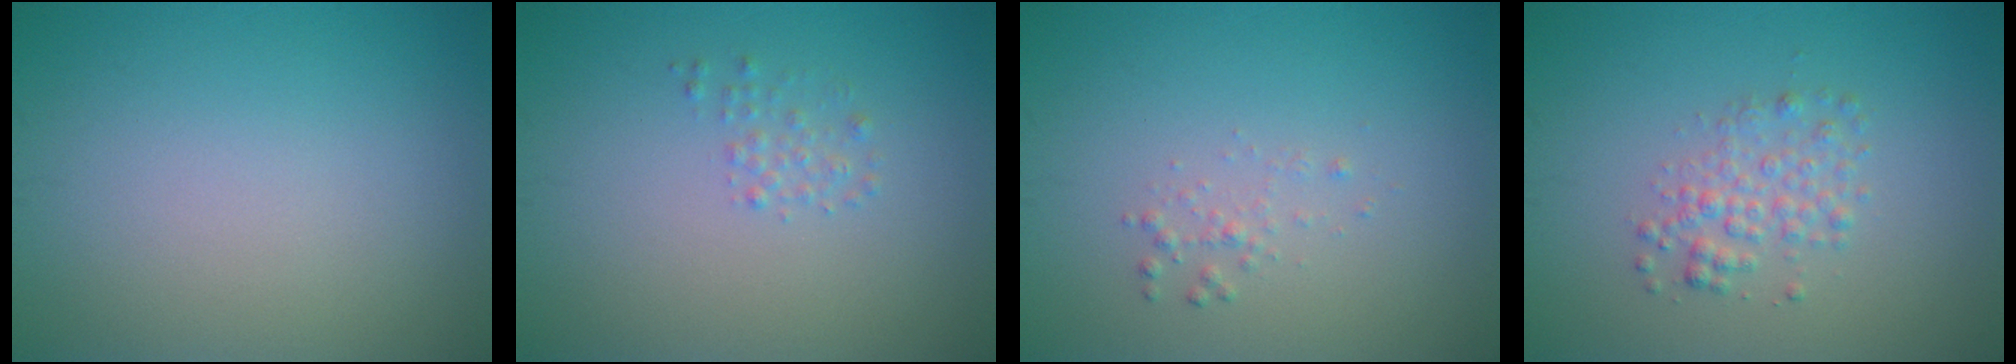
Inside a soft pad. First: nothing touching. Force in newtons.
{"total": 1.0, "press": 1.0, "slide": 0.0}
{"total": 0.9, "press": 0.9, "slide": 0.0}
{"total": 2.3, "press": 2.3, "slide": 0.1}